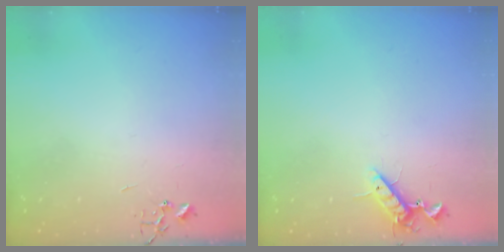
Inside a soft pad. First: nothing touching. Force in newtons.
{"total": 10.0, "press": 9.8, "slide": 1.5}